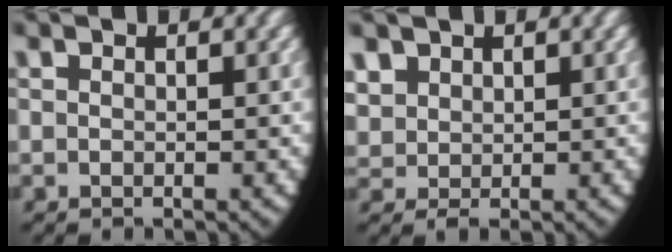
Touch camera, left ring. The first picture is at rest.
{"total": 2.6, "force": [1.1, 2.1, 1.1], "torque": [-0.035, -0.012, 0.033]}